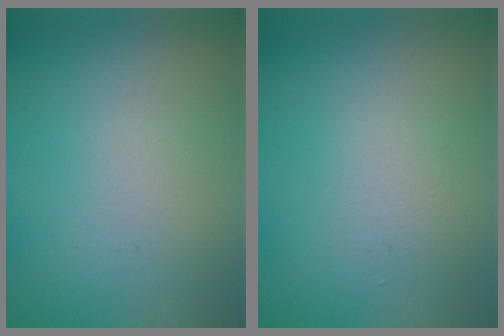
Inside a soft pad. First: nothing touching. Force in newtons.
{"total": 0.9, "press": 0.9, "slide": 0.0}